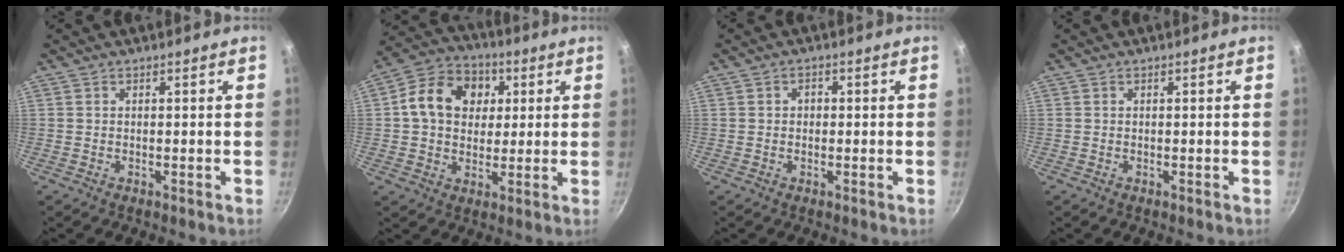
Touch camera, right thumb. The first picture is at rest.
{"total": 13.6, "force": [2.9, 10.9, 7.6], "torque": [-0.109, 0.015, 0.032]}
{"total": 1.5, "force": [0.1, 1.3, 0.9], "torque": [-0.010, 0.004, 0.000]}
{"total": 0.0}